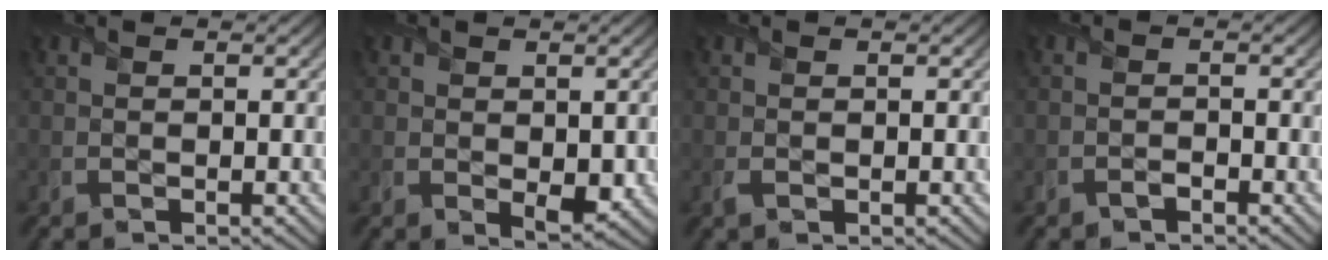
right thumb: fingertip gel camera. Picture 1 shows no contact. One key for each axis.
{"total": 2.5, "fx": 0.2, "fy": 1.4, "fz": 2.0, "tx": -0.037, "ty": -0.010, "tz": 0.009}
{"total": 0.5, "fx": 0.0, "fy": 0.1, "fz": 0.5, "tx": -0.012, "ty": 0.001, "tz": 0.001}
{"total": 0.8, "fx": -0.7, "fy": 0.2, "fz": 0.5, "tx": -0.010, "ty": 0.004, "tz": -0.012}